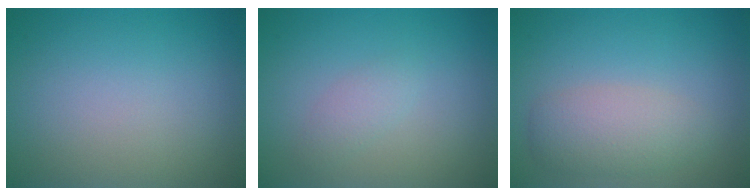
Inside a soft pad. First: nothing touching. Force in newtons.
{"total": 1.3, "press": 1.3, "slide": 0.0}
{"total": 3.3, "press": 3.3, "slide": 0.1}